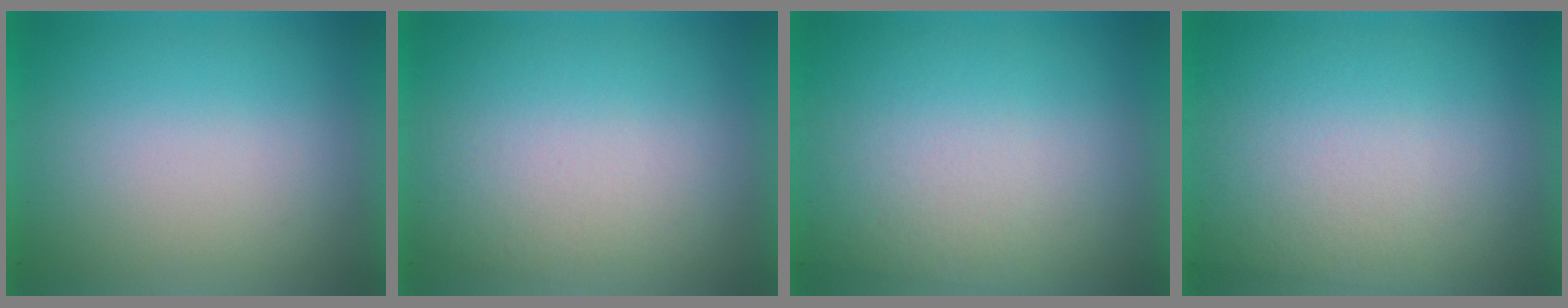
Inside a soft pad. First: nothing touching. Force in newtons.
{"total": 1.4}
{"total": 2.8}
{"total": 2.9}